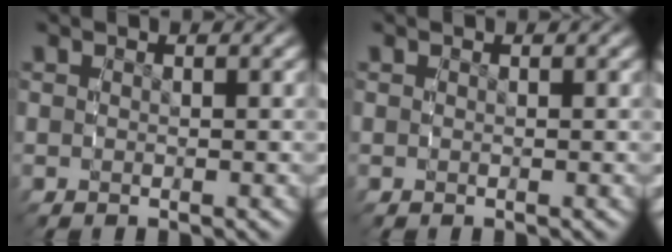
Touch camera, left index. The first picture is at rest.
{"total": 0.0}